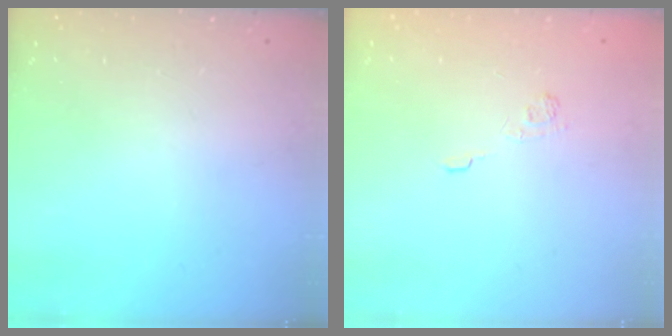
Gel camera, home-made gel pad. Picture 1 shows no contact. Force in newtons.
{"total": 2.3, "press": 1.8, "slide": 1.3}